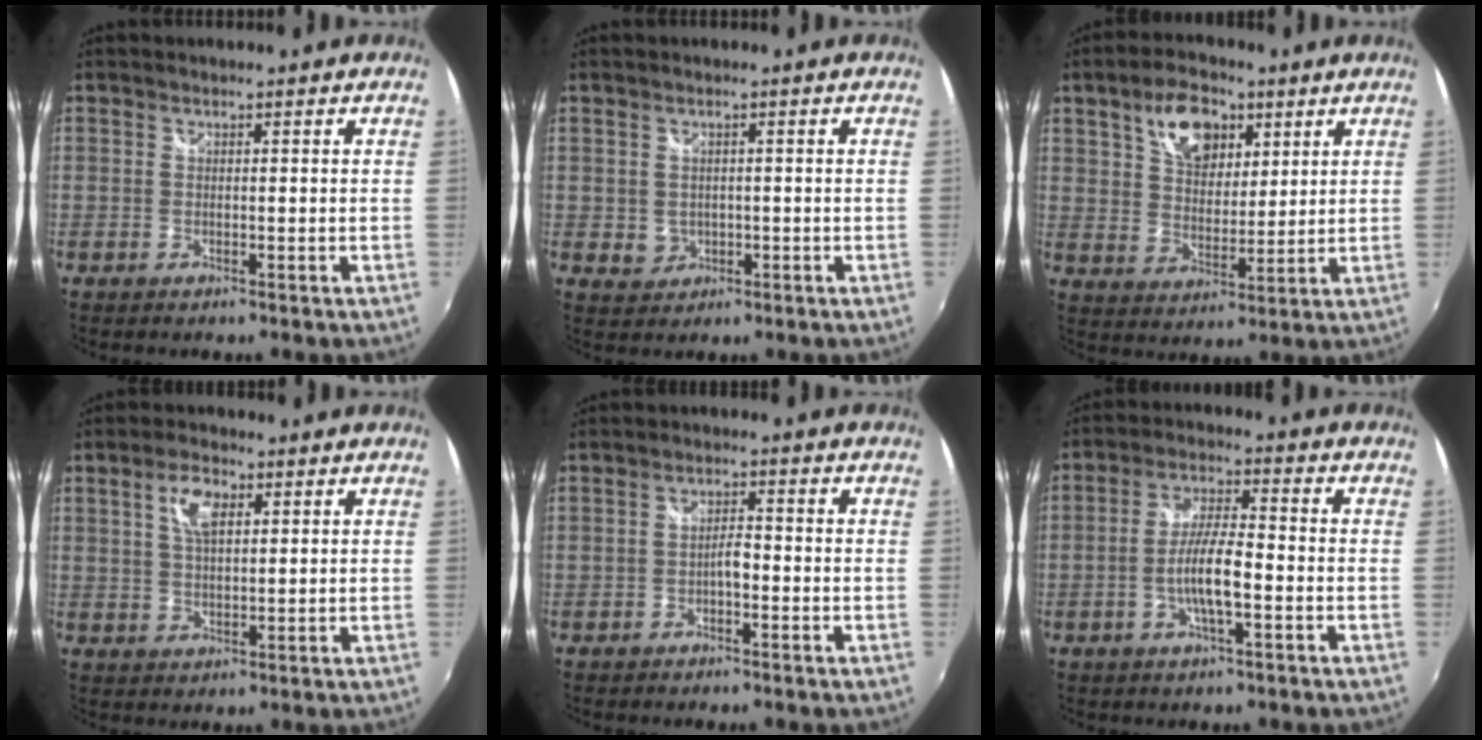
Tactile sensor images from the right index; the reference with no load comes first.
{"total": 2.9, "force": [-0.2, 2.7, 1.0], "torque": [-0.019, 0.002, 0.004]}
{"total": 11.5, "force": [5.9, 7.0, 7.0], "torque": [-0.124, 0.021, 0.105]}
{"total": 5.6, "force": [2.2, 2.6, 4.4], "torque": [-0.081, 0.009, 0.040]}
{"total": 2.3, "force": [-1.2, 0.7, 1.9], "torque": [-0.036, 0.006, -0.022]}
{"total": 7.9, "force": [-2.5, 1.5, 7.3], "torque": [-0.144, 0.001, -0.045]}